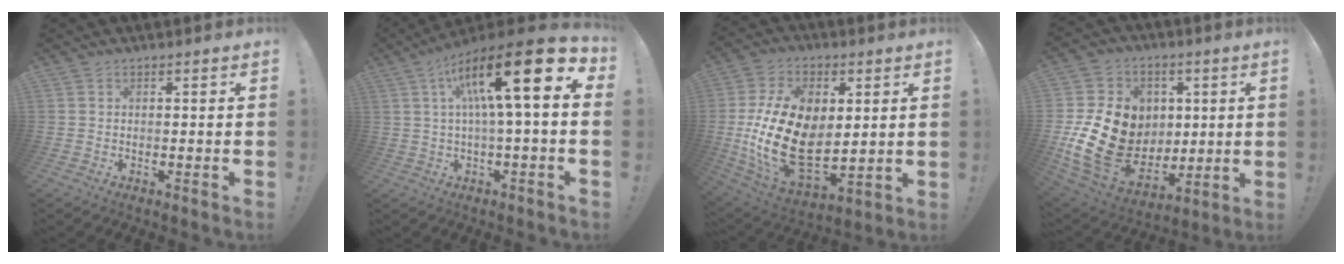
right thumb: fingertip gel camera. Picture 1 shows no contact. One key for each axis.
{"total": 20.2, "fx": 6.6, "fy": 4.3, "fz": 18.6, "tx": -0.288, "ty": -0.040, "tz": 0.100}
{"total": 25.2, "fx": 0.1, "fy": 16.8, "fz": 18.7, "tx": -0.375, "ty": -0.007, "tz": 0.022}
{"total": 22.9, "fx": -0.4, "fy": 18.3, "fz": 13.7, "tx": -0.265, "ty": -0.005, "tz": 0.042}